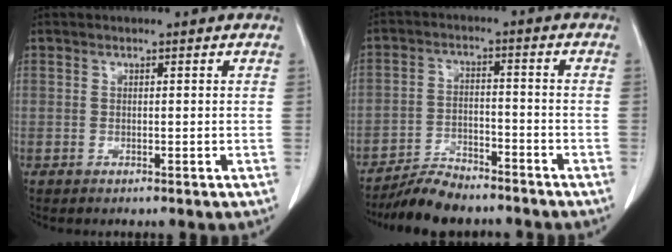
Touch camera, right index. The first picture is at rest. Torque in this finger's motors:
{"motor_torque": [0.33, -0.57, 0.05, 0.00]}